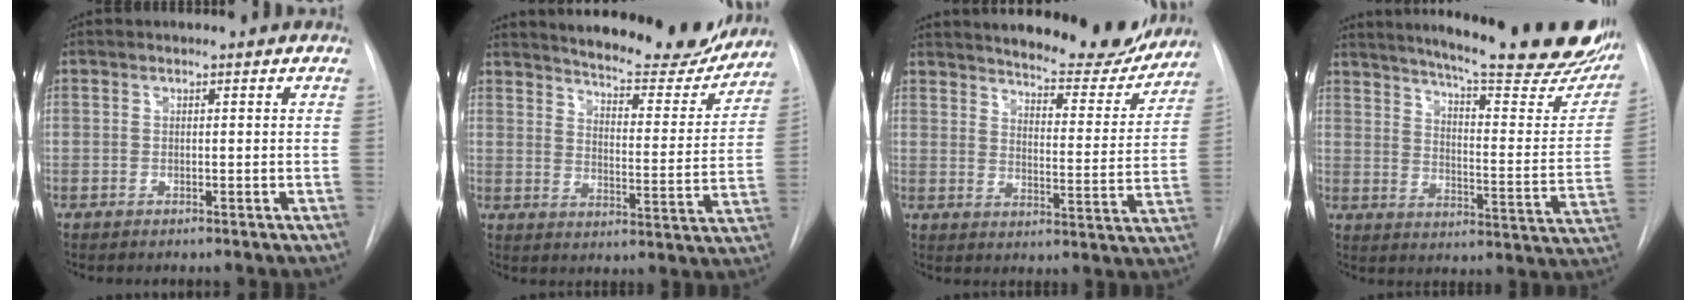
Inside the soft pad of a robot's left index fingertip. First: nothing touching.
{"total": 20.1, "force": [18.6, 3.8, 6.7], "torque": [-0.093, -0.047, 0.237]}
{"total": 17.6, "force": [16.3, 3.4, 5.7], "torque": [-0.070, -0.040, 0.205]}
{"total": 29.7, "force": [24.3, 4.0, 16.5], "torque": [-0.227, -0.070, 0.306]}